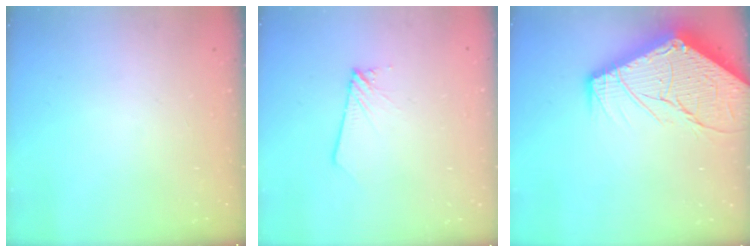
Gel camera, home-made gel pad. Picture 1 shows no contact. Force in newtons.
{"total": 1.6, "press": 1.6, "slide": 0.1}
{"total": 23.4, "press": 23.3, "slide": 2.9}